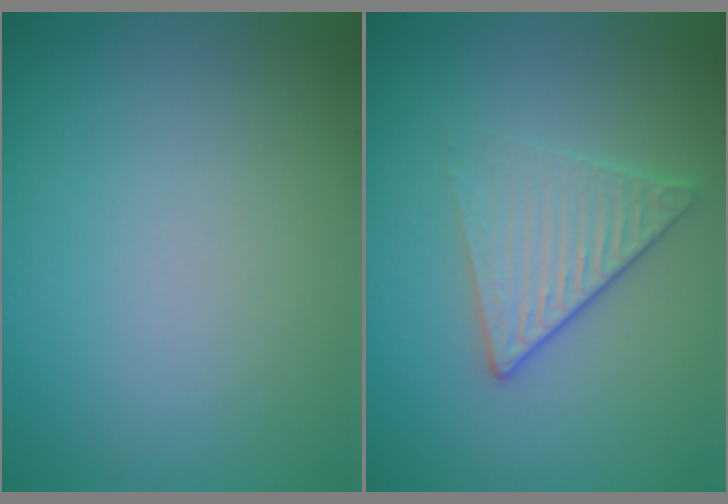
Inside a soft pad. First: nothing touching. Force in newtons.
{"total": 3.3, "press": 2.8, "slide": 1.8}